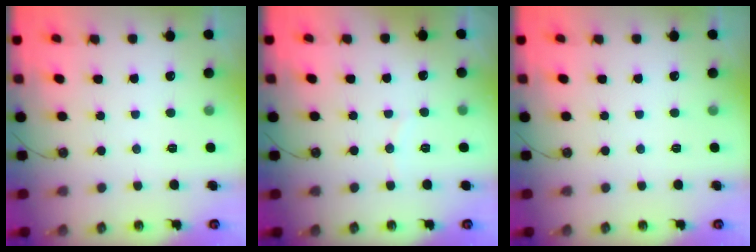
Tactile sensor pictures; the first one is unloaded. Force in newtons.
{"total": 3.4, "press": 3.3, "slide": 0.4}
{"total": 0.0}